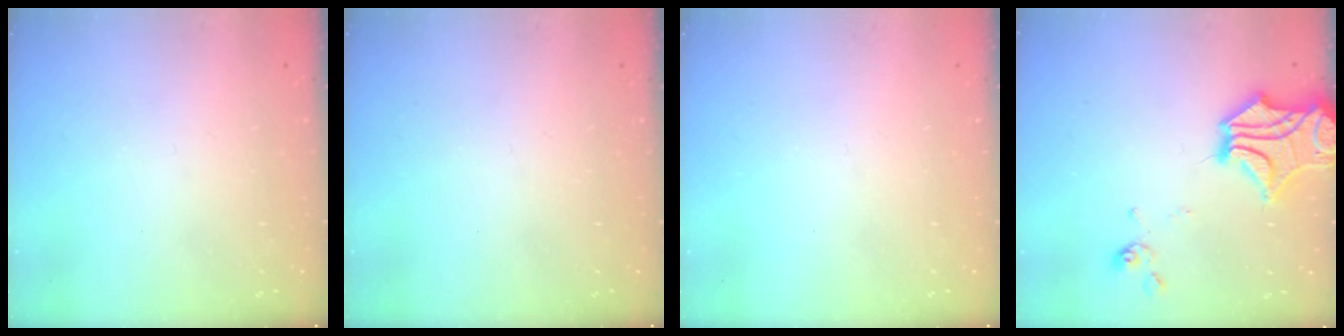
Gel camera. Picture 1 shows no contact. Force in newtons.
{"total": 0.0}
{"total": 0.0}
{"total": 10.8, "press": 10.4, "slide": 2.6}